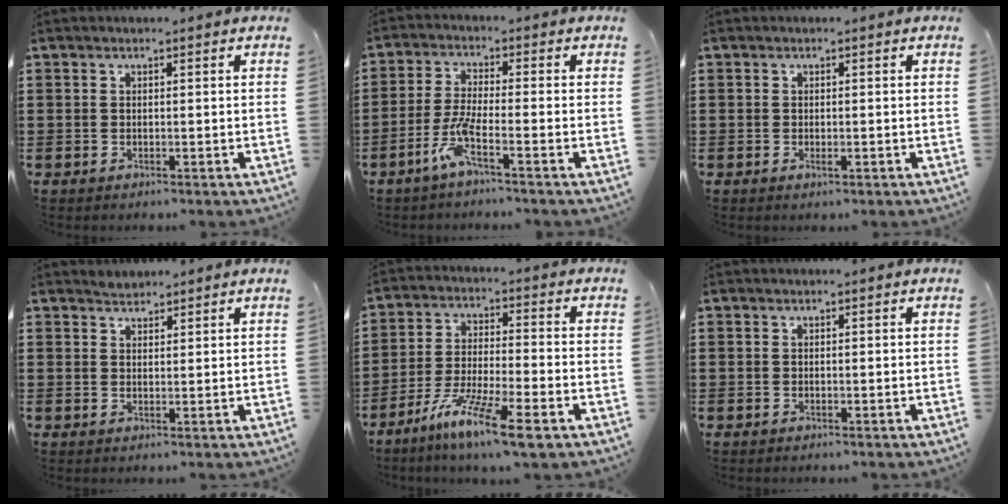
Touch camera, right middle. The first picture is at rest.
{"total": 5.0, "force": [-2.9, 0.3, 4.0], "torque": [-0.087, -0.006, -0.058]}
{"total": 0.6, "force": [-0.2, 0.3, 0.4], "torque": [-0.009, -0.003, -0.004]}
{"total": 1.7, "force": [1.6, 0.4, -0.4], "torque": [0.001, 0.002, 0.033]}
{"total": 9.4, "force": [-6.9, 0.4, 6.4], "torque": [-0.132, -0.010, -0.136]}
{"total": 0.0}